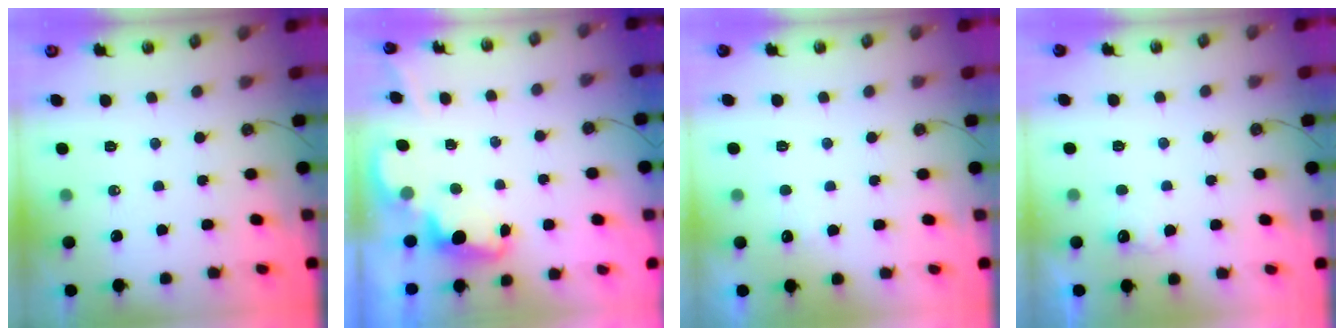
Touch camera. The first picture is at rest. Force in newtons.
{"total": 2.2, "press": 2.1, "slide": 0.5}
{"total": 3.0, "press": 2.8, "slide": 1.0}
{"total": 6.1, "press": 5.9, "slide": 1.3}